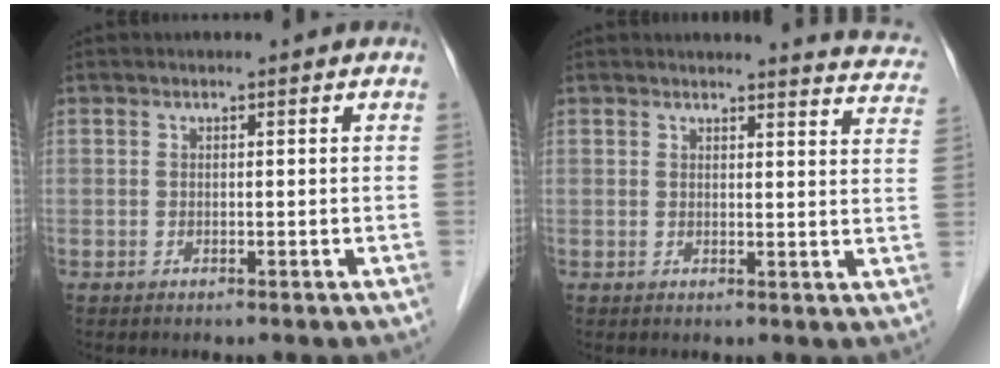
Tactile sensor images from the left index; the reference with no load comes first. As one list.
[{"total": 8.5, "force": [8.4, 0.3, 0.9], "torque": [0.005, -0.055, 0.063]}]